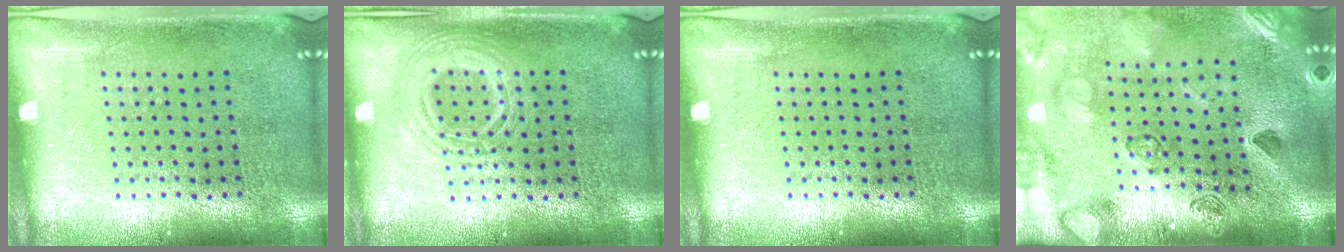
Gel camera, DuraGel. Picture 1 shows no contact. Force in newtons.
{"total": 2.5, "press": 2.5, "slide": 0.3}
{"total": 0.0}
{"total": 2.3, "press": 2.3, "slide": 0.3}